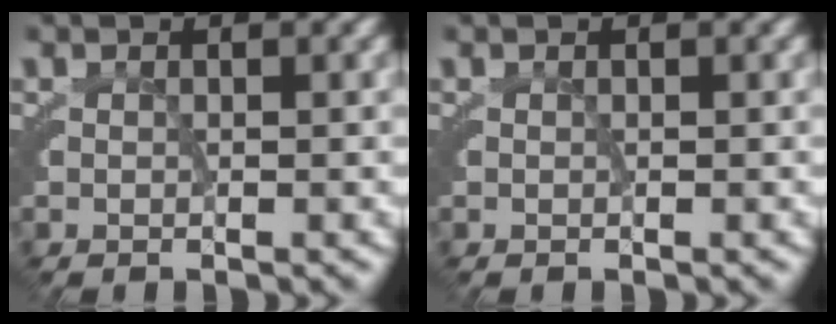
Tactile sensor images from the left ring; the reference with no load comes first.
{"total": 0.0}